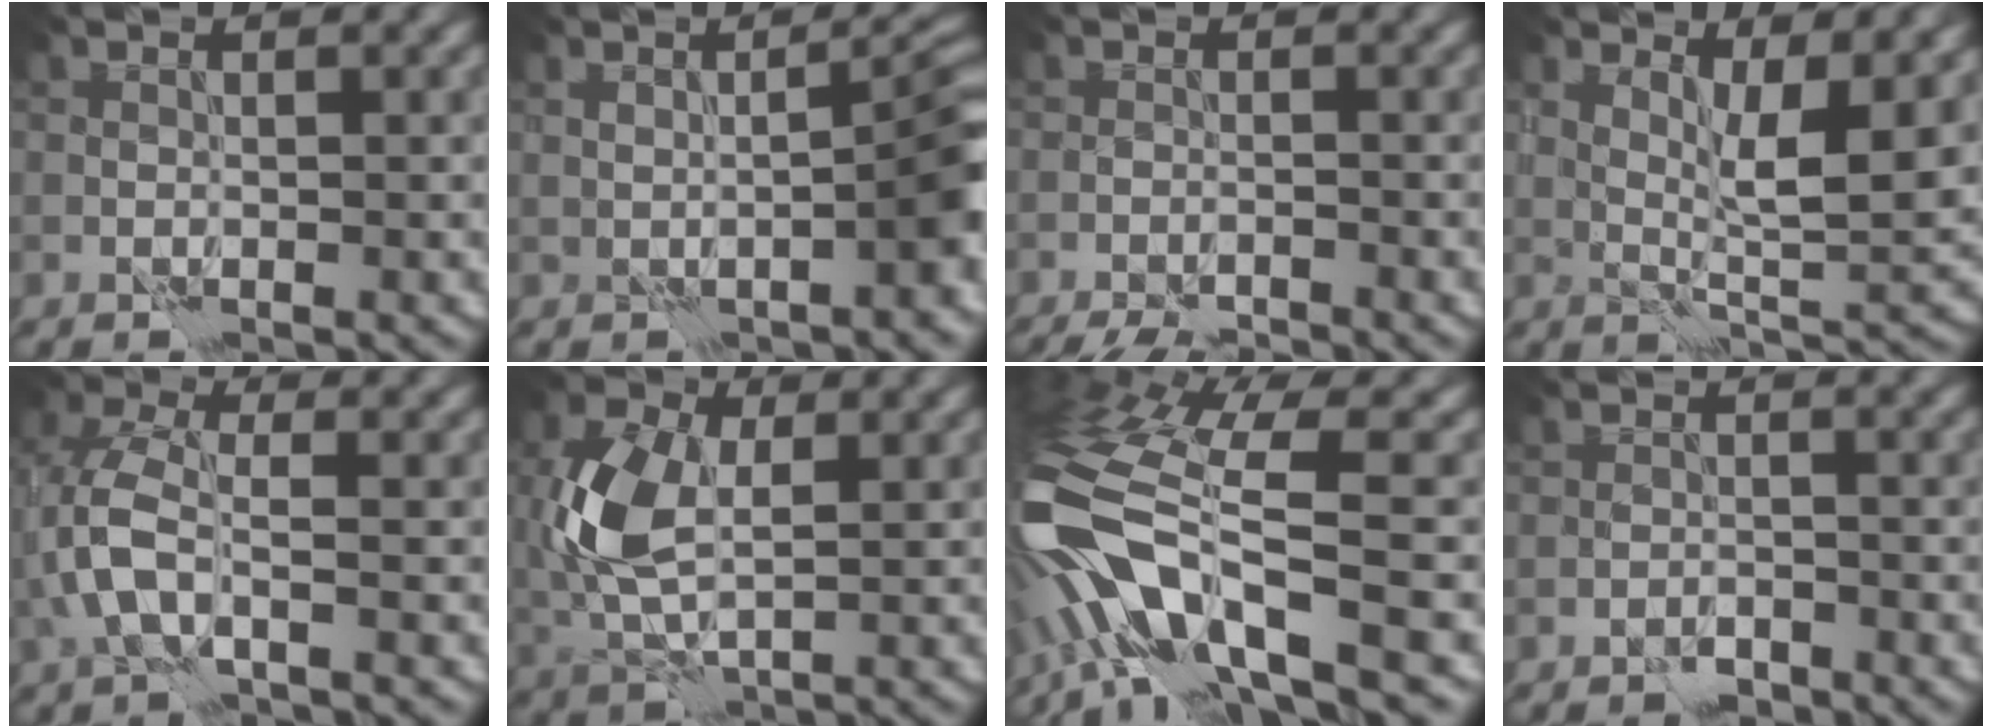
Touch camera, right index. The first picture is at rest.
{"total": 4.2, "force": [-1.2, 0.9, 4.0], "torque": [-0.047, 0.006, -0.012]}
{"total": 5.2, "force": [-5.0, 0.5, 1.6], "torque": [-0.035, -0.022, -0.077]}
{"total": 5.1, "force": [2.2, 1.0, 4.4], "torque": [-0.077, -0.014, 0.044]}
{"total": 4.4, "force": [-0.6, 2.1, 3.8], "torque": [-0.096, 0.006, -0.019]}
{"total": 6.8, "force": [0.7, 4.0, 5.4], "torque": [-0.134, -0.001, 0.009]}
{"total": 12.8, "force": [-4.6, 3.7, 11.3], "torque": [-0.241, -0.006, -0.077]}
{"total": 0.9, "force": [-0.8, 0.3, 0.2], "torque": [0.001, 0.003, -0.017]}